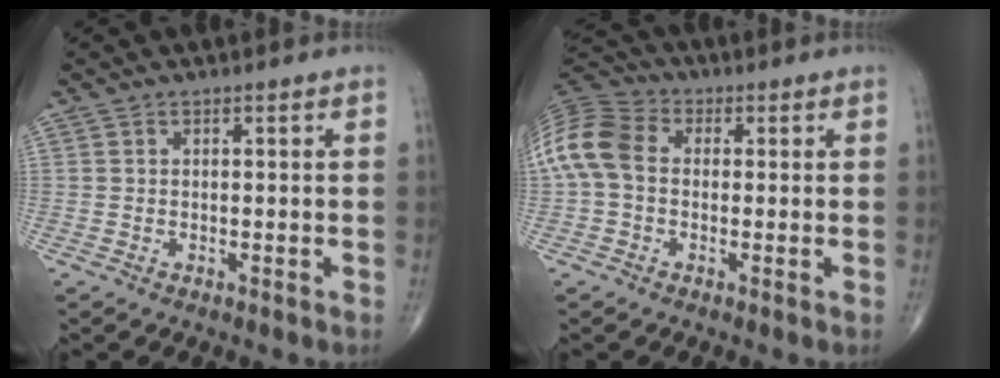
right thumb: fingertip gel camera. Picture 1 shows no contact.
{"total": 11.2, "force": [0.2, 8.2, 7.6], "torque": [-0.162, 0.030, -0.006]}